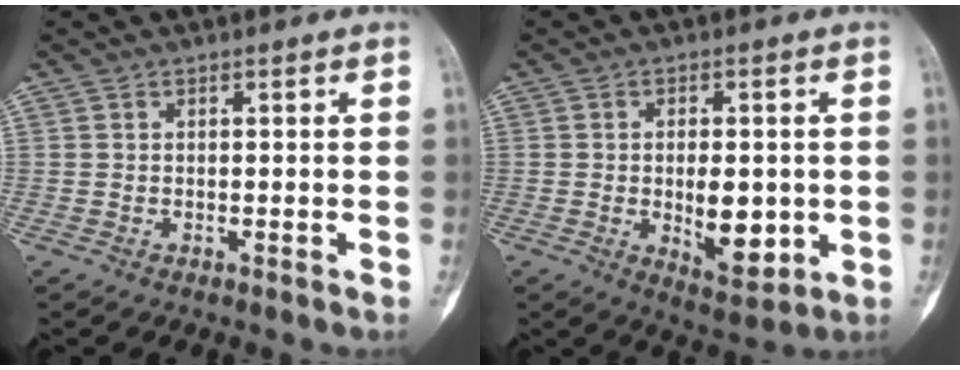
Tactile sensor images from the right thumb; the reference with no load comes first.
{"total": 9.3, "force": [-1.0, 4.9, 7.9], "torque": [-0.092, -0.010, -0.004]}